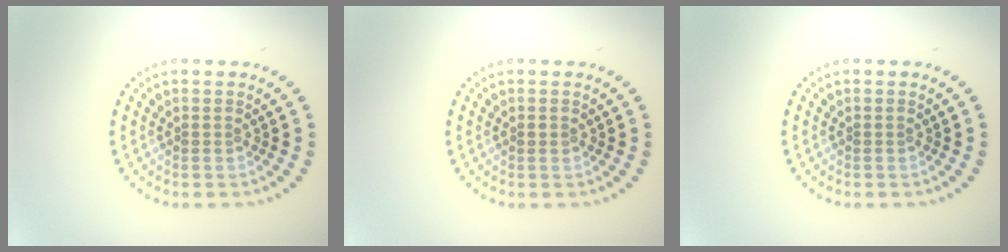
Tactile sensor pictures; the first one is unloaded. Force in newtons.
{"total": 0.6, "press": 0.6, "slide": 0.0}
{"total": 0.0}